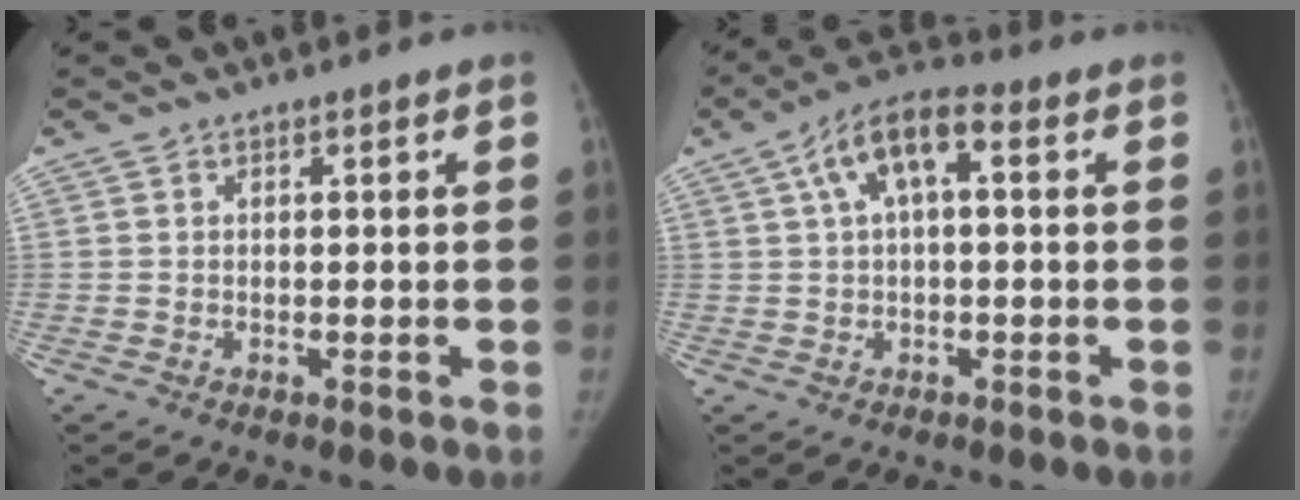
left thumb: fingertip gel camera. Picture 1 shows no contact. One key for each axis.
{"total": 9.2, "fx": 2.4, "fy": 4.0, "fz": 7.9, "tx": -0.144, "ty": 0.032, "tz": 0.030}